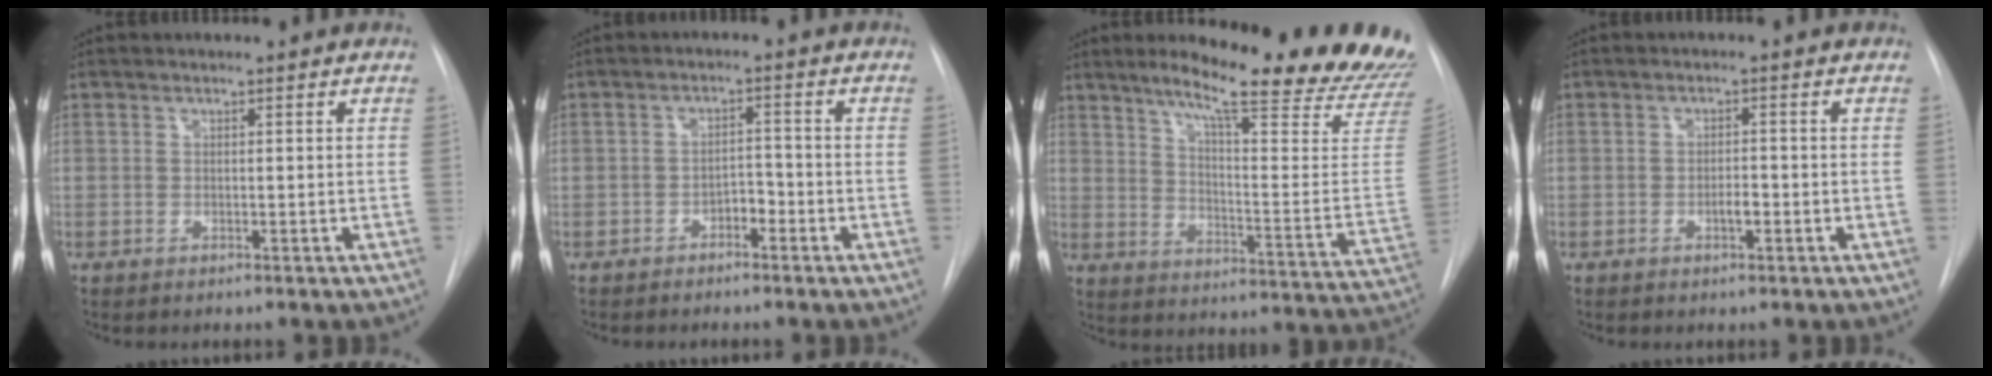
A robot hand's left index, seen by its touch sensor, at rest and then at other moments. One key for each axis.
{"total": 2.6, "fx": -1.7, "fy": 1.3, "fz": 1.4, "tx": -0.018, "ty": 0.007, "tz": -0.029}
{"total": 25.6, "fx": 21.5, "fy": 2.2, "fz": 13.7, "tx": -0.190, "ty": -0.092, "tz": 0.268}
{"total": 1.8, "fx": -0.8, "fy": 0.6, "fz": 1.5, "tx": -0.024, "ty": 0.003, "tz": -0.013}